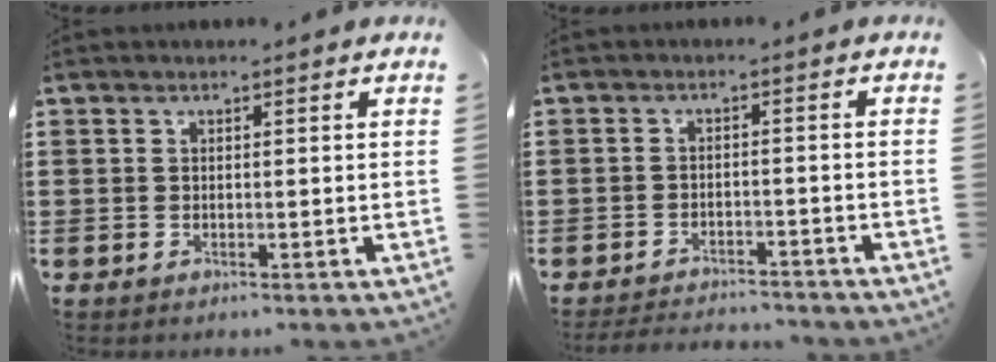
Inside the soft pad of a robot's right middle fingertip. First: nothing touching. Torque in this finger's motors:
{"motor_torque": [0.15, -0.79, -0.14, -0.04]}